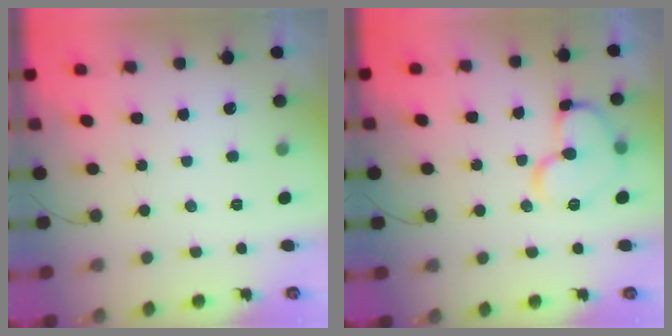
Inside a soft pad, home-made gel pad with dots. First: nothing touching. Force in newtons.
{"total": 12.5, "press": 12.4, "slide": 1.6}